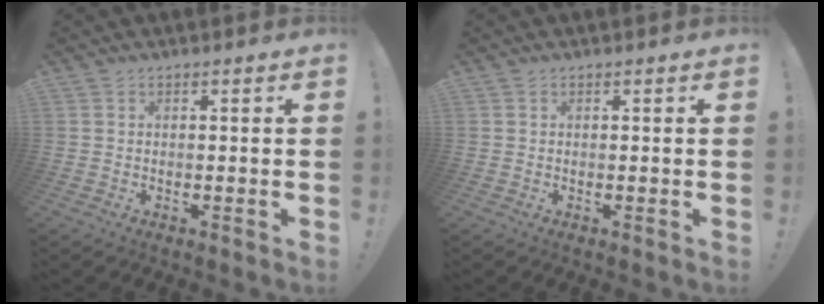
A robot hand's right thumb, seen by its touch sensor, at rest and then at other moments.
{"total": 0.0}